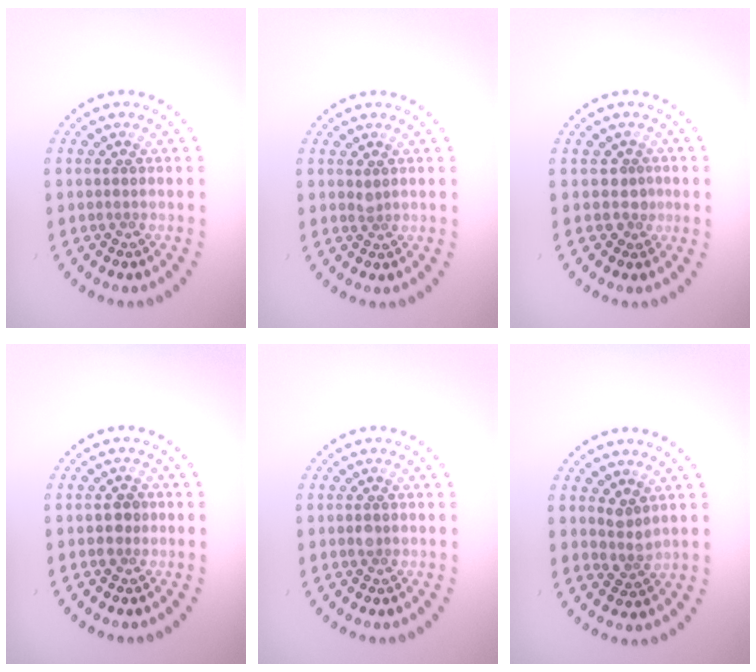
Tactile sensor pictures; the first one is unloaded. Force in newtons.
{"total": 0.6, "press": 0.5, "slide": 0.3}
{"total": 1.6, "press": 1.2, "slide": 1.0}
{"total": 1.6, "press": 1.5, "slide": 0.3}
{"total": 0.9, "press": 0.9, "slide": 0.0}
{"total": 1.9, "press": 1.5, "slide": 1.1}